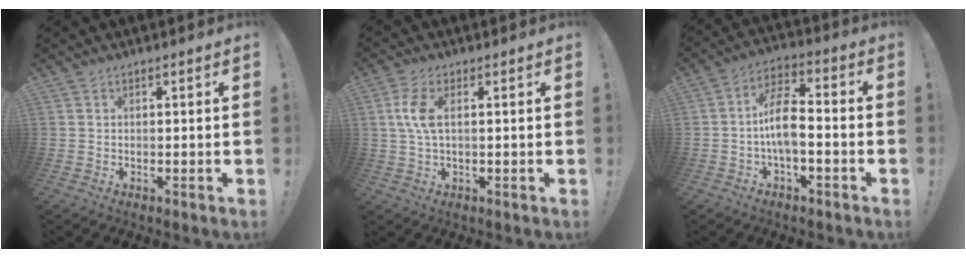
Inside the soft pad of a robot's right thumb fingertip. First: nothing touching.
{"total": 6.6, "force": [1.1, 2.9, 5.8], "torque": [-0.113, -0.001, 0.017]}
{"total": 10.5, "force": [-1.9, 5.1, 9.0], "torque": [-0.166, 0.013, -0.035]}